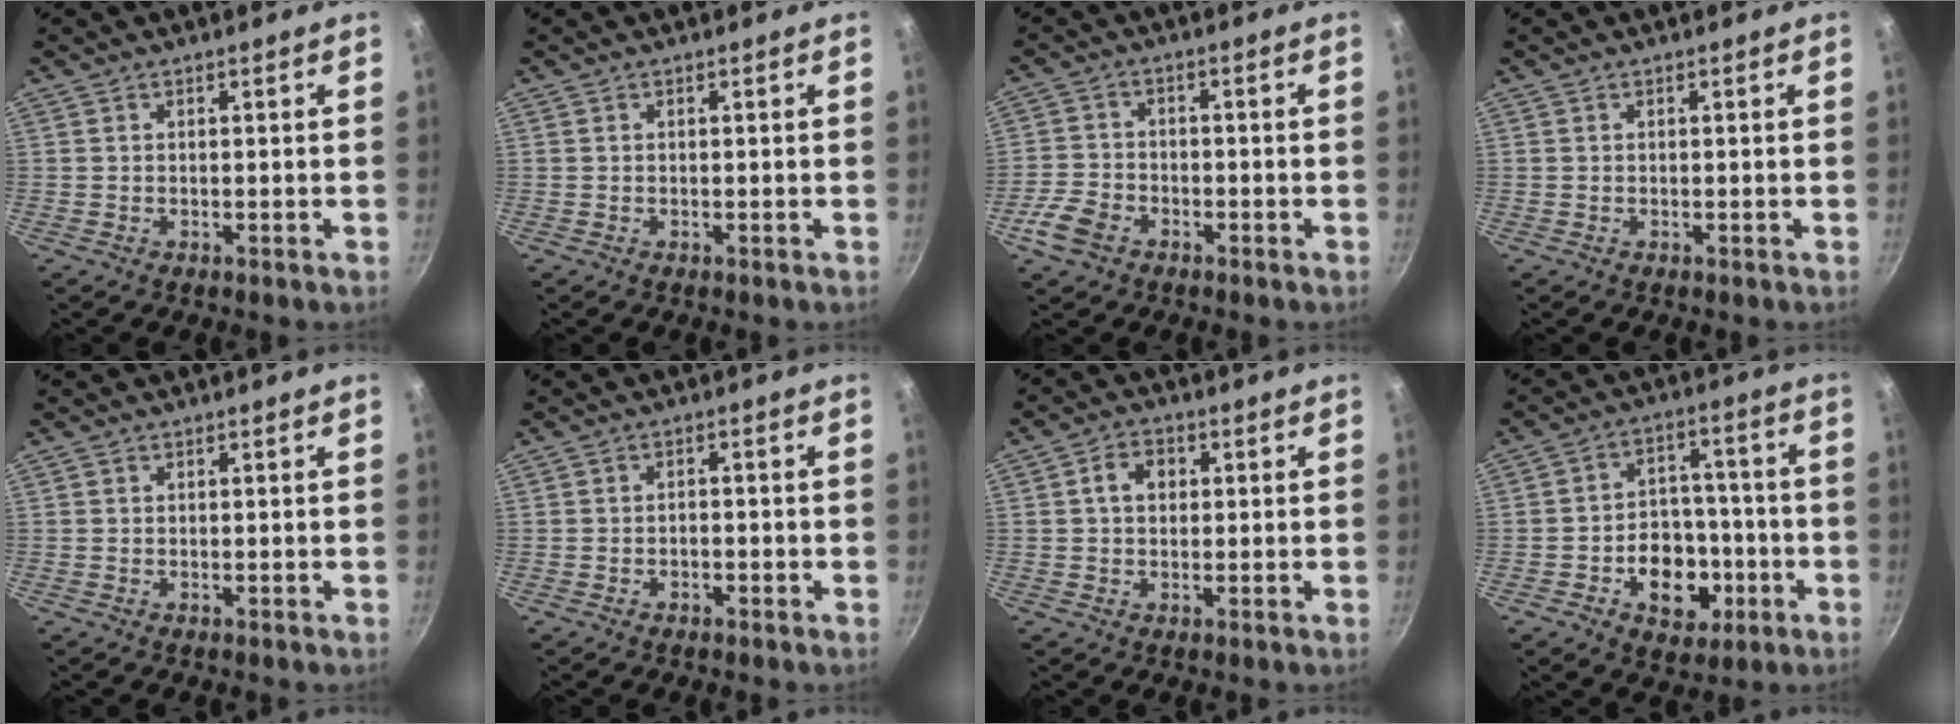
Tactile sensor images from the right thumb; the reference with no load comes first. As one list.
[{"total": 0.0}, {"total": 6.3, "force": [-3.4, 4.3, 3.1], "torque": [-0.059, 0.024, -0.068]}, {"total": 0.0}, {"total": 0.0}, {"total": 1.7, "force": [-1.0, 1.0, 0.9], "torque": [-0.010, 0.013, -0.016]}, {"total": 4.8, "force": [0.8, 3.7, 2.9], "torque": [-0.029, 0.010, 0.008]}, {"total": 13.4, "force": [-4.7, 9.8, 7.8], "torque": [-0.070, 0.034, -0.063]}]